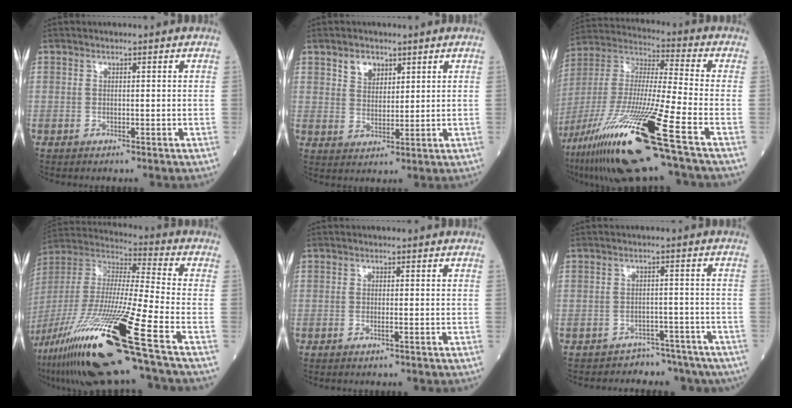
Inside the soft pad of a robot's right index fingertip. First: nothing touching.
{"total": 3.9, "force": [2.4, 2.6, 1.7], "torque": [-0.029, 0.003, 0.047]}
{"total": 25.2, "force": [-14.0, 0.6, 20.9], "torque": [-0.428, -0.056, -0.260]}
{"total": 29.2, "force": [-17.1, 1.0, 23.7], "torque": [-0.502, -0.064, -0.323]}
{"total": 1.0, "force": [-0.4, -0.1, 1.0], "torque": [-0.020, -0.002, -0.007]}
{"total": 7.3, "force": [-6.0, 4.1, -0.2], "torque": [0.021, 0.036, -0.067]}